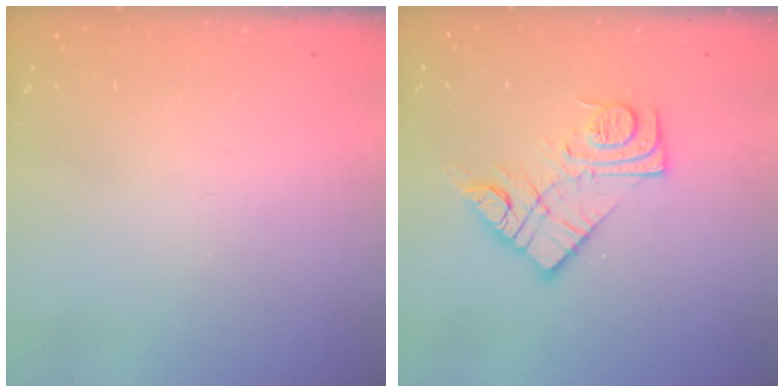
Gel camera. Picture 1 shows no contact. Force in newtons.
{"total": 13.8, "press": 13.7, "slide": 0.8}